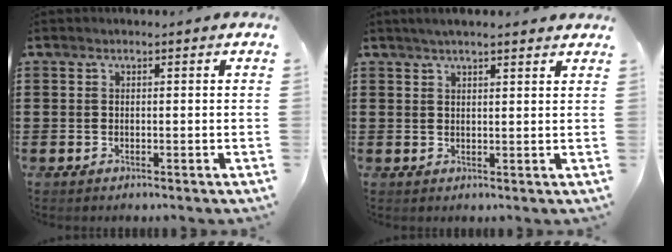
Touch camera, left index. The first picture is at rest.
{"total": 2.4, "force": [2.0, 0.4, 1.3], "torque": [-0.028, 0.006, 0.037]}